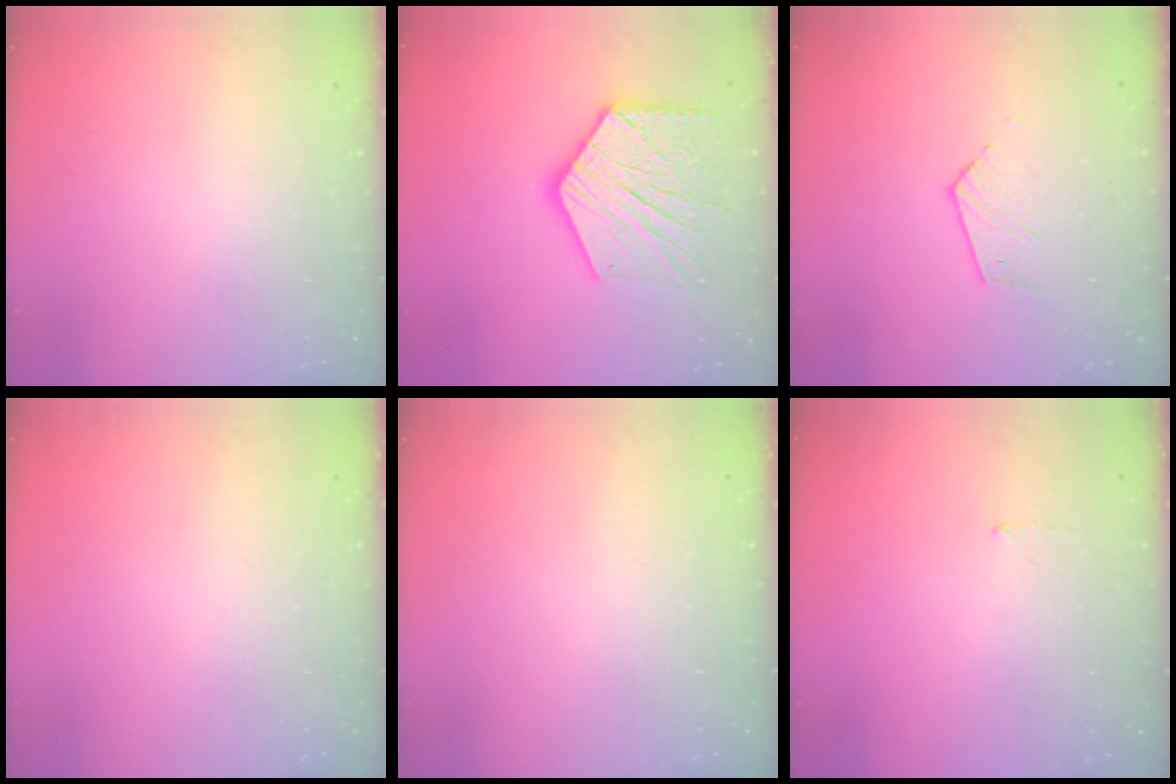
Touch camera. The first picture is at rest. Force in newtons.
{"total": 18.1, "press": 18.1, "slide": 1.3}
{"total": 4.0, "press": 4.0, "slide": 0.4}
{"total": 0.0}
{"total": 0.0}
{"total": 4.1, "press": 4.0, "slide": 0.4}